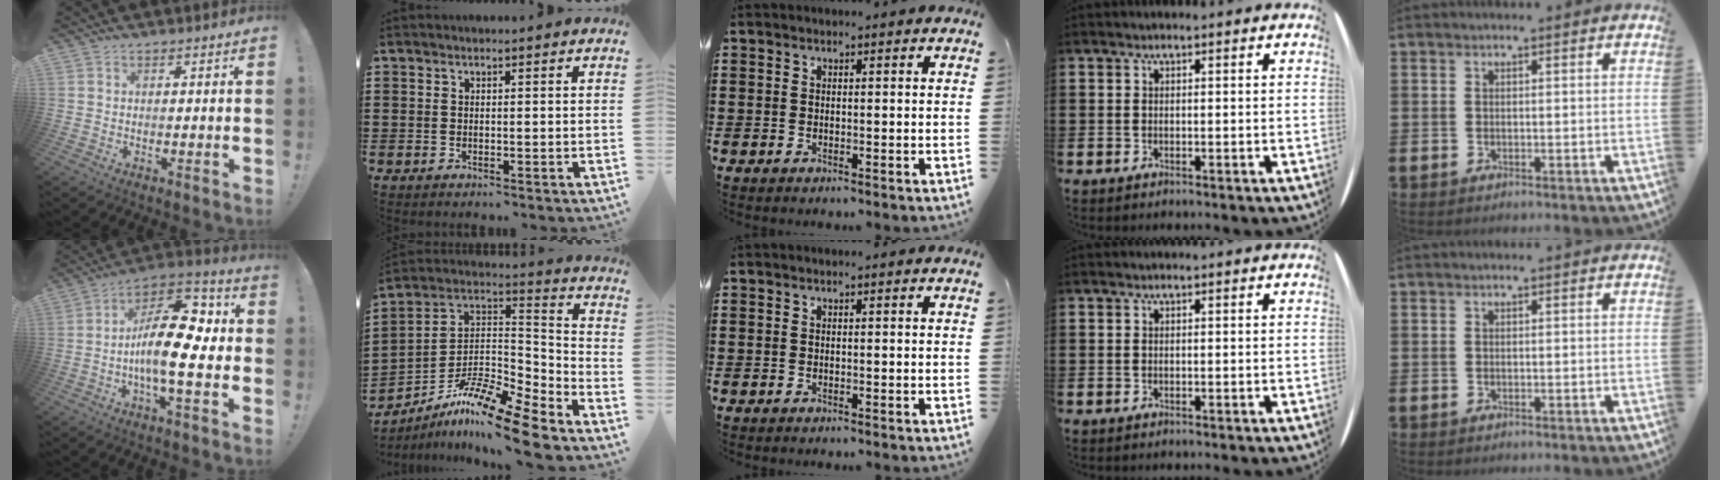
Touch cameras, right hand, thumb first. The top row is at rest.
{"thumb": {"total": 20.1, "force": [-1.8, 8.4, 18.2], "torque": [-0.316, 0.022, -0.026]}, "index": {"total": 12.4, "force": [-10.1, 1.6, 7.0], "torque": [-0.129, 0.017, -0.196]}}